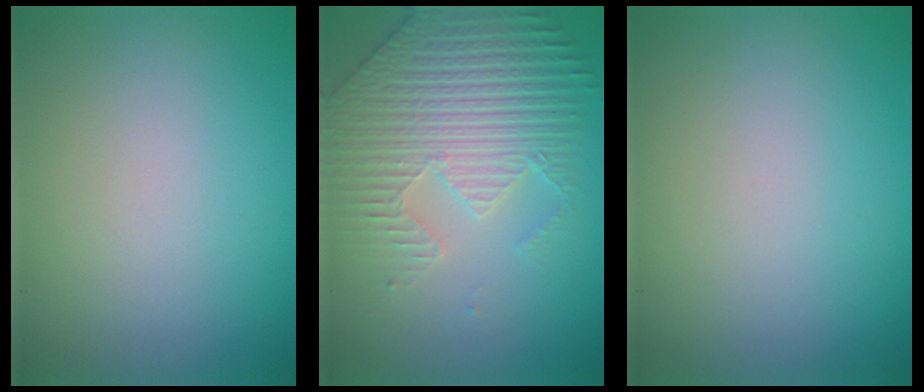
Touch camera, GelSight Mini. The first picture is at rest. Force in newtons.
{"total": 4.7, "press": 4.5, "slide": 1.3}
{"total": 0.0}